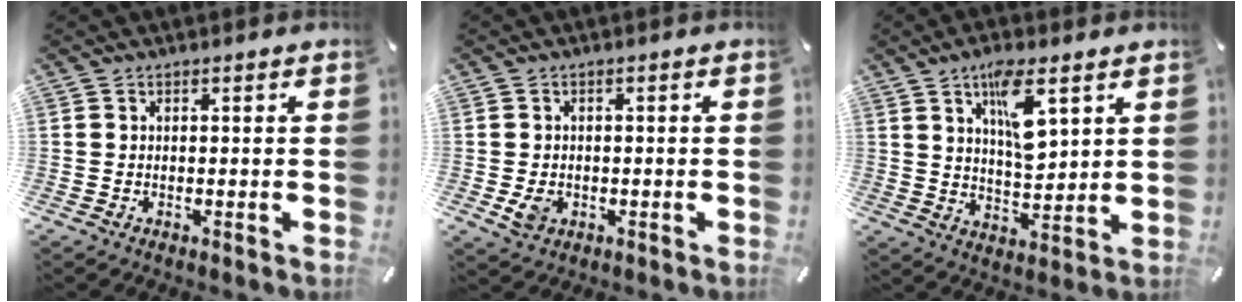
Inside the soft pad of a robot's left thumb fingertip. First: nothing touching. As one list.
[{"total": 3.6, "force": [-0.8, 3.0, 1.9], "torque": [-0.037, -0.002, -0.017]}, {"total": 11.2, "force": [5.6, 4.4, 8.6], "torque": [-0.137, -0.018, 0.094]}]